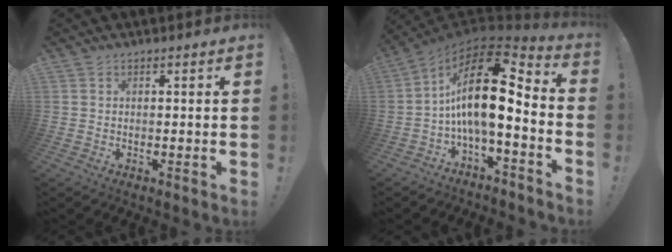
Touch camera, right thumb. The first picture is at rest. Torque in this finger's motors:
{"motor_torque": [2.11, 2.90, 1.95, -0.82, 0.30]}